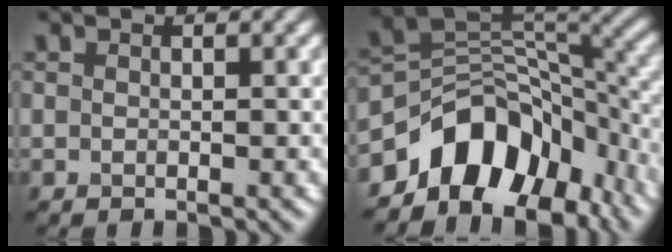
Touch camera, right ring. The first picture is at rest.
{"total": 10.2, "force": [-6.0, 6.6, 5.0], "torque": [-0.060, 0.004, -0.112]}